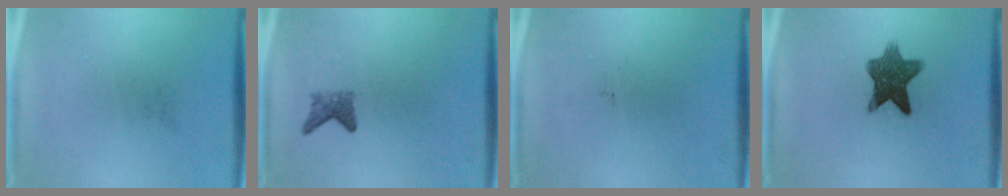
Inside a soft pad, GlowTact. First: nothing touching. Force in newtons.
{"total": 2.1}
{"total": 0.0}
{"total": 9.4}